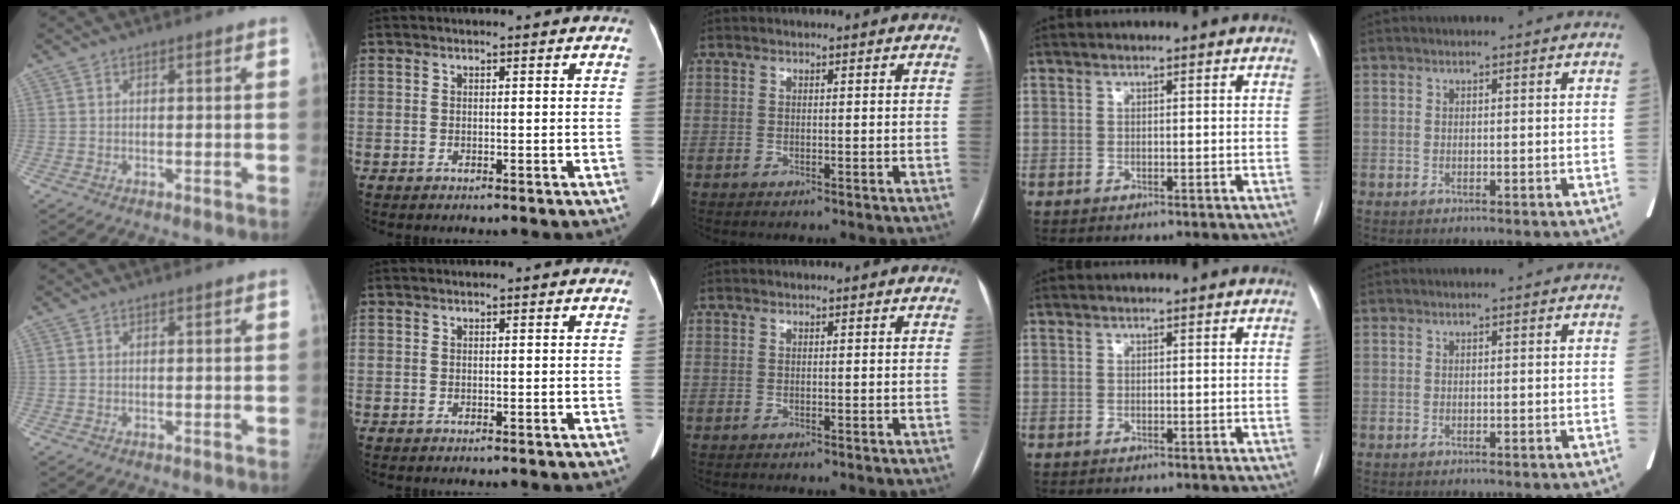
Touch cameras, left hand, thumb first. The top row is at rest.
{}